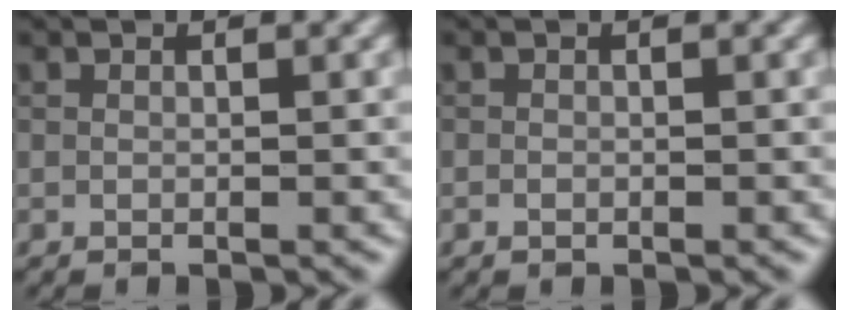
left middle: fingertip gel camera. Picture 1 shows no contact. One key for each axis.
{"total": 0.5, "fx": -0.2, "fy": 0.4, "fz": 0.2, "tx": -0.002, "ty": -0.002, "tz": -0.004}